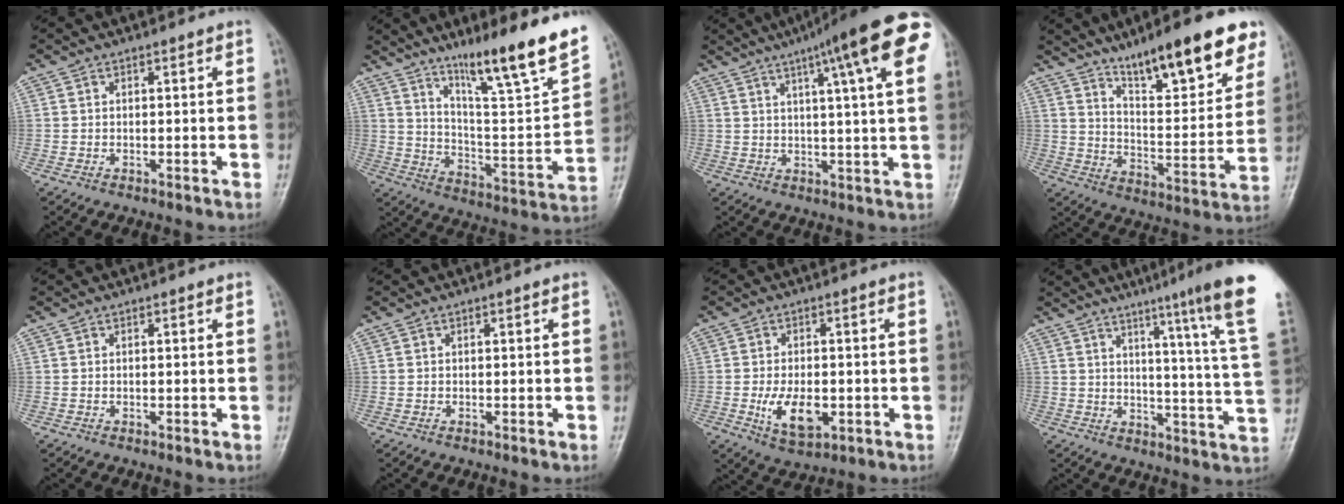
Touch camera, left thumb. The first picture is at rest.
{"total": 20.9, "force": [14.3, 1.9, 15.1], "torque": [-0.204, -0.075, 0.237]}
{"total": 19.6, "force": [9.3, 2.9, 17.0], "torque": [-0.235, 0.003, 0.110]}
{"total": 19.4, "force": [13.0, 4.8, 13.6], "torque": [-0.166, -0.062, 0.206]}
{"total": 0.0}
{"total": 0.0}
{"total": 8.0, "force": [-1.9, 4.4, 6.4], "torque": [-0.106, -0.004, -0.024]}
{"total": 18.0, "force": [11.9, -0.8, 13.5], "torque": [-0.167, -0.077, 0.139]}